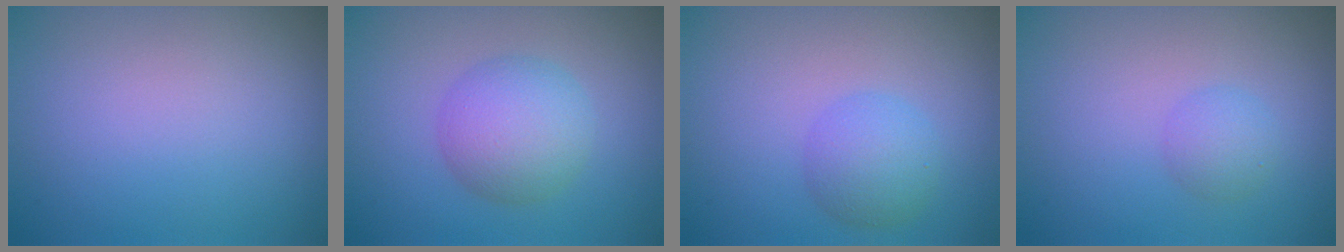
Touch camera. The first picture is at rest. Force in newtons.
{"total": 4.7, "press": 4.7, "slide": 0.1}
{"total": 3.0, "press": 2.9, "slide": 0.2}
{"total": 1.7, "press": 1.7, "slide": 0.1}